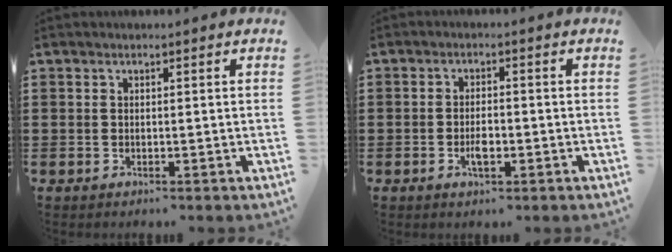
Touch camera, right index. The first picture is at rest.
{"total": 2.9, "force": [-0.9, 1.1, 2.5], "torque": [-0.046, 0.001, -0.016]}